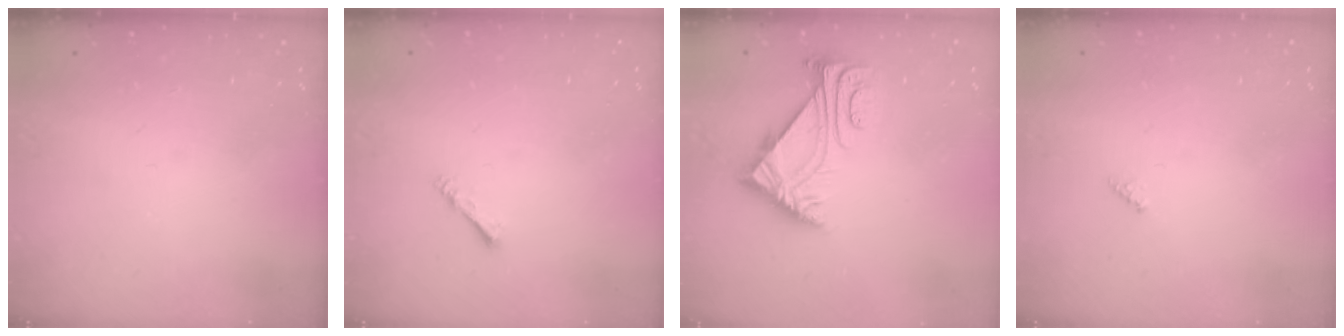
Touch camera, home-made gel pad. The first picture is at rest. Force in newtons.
{"total": 1.4, "press": 1.4, "slide": 0.3}
{"total": 5.9, "press": 5.8, "slide": 1.1}
{"total": 2.0, "press": 2.0, "slide": 0.2}